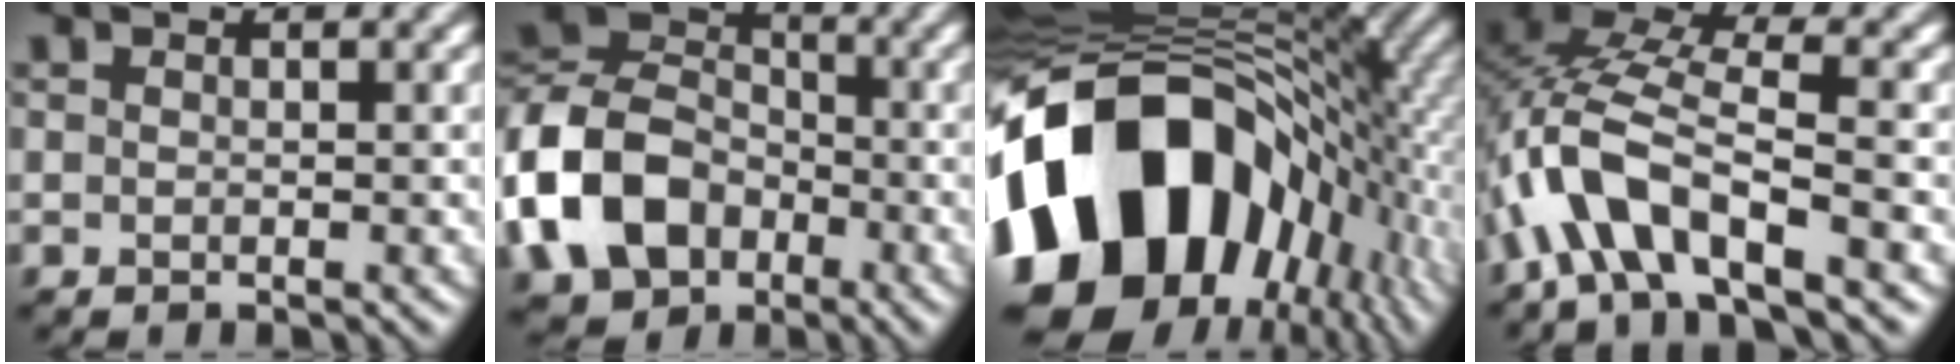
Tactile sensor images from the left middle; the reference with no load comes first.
{"total": 11.3, "force": [-4.3, 8.6, 6.0], "torque": [-0.142, -0.013, -0.096]}
{"total": 21.1, "force": [-4.1, 15.1, 14.2], "torque": [-0.296, -0.035, -0.059]}
{"total": 8.3, "force": [-4.0, 3.4, 6.5], "torque": [-0.132, 0.013, -0.085]}